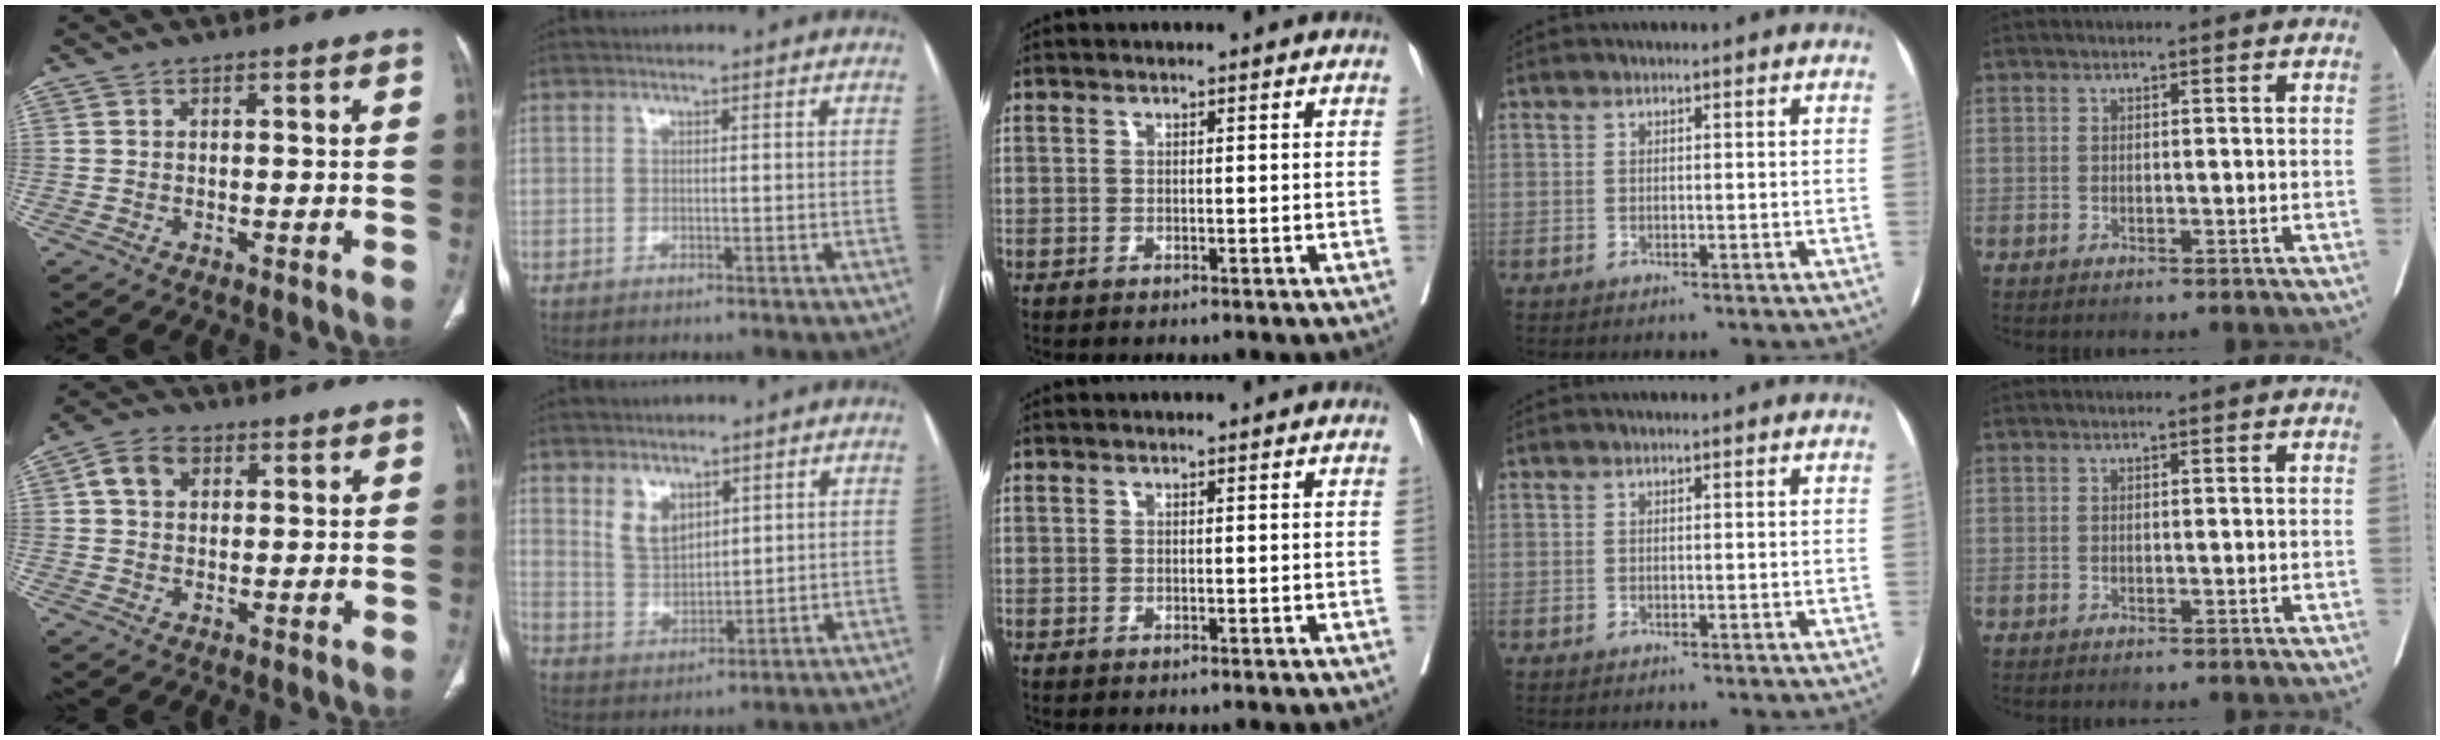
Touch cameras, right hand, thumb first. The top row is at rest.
{"thumb": {"total": 5.4, "force": [1.6, 4.0, 3.2], "torque": [-0.049, 0.008, 0.027]}, "index": {"total": 5.3, "force": [3.1, 3.1, 3.0], "torque": [-0.061, -0.001, 0.071]}}